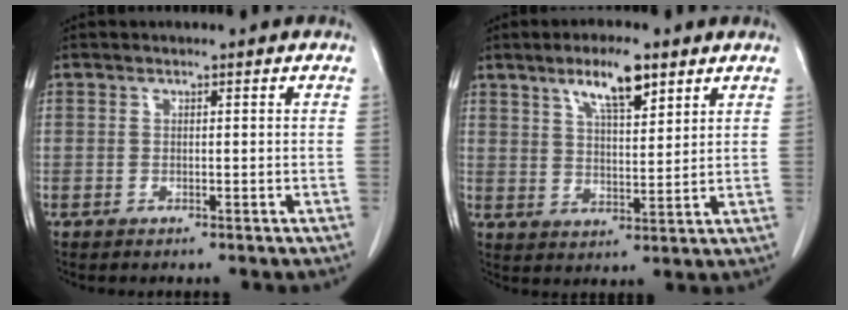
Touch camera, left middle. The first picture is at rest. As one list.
[{"total": 7.8, "force": [4.9, 1.7, 5.8], "torque": [-0.105, 0.004, 0.087]}]